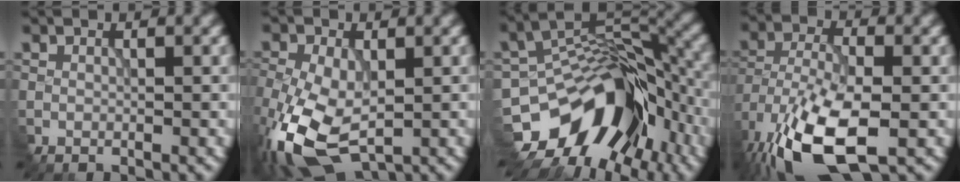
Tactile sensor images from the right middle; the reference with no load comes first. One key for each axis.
{"total": 9.8, "fx": -3.2, "fy": 5.3, "fz": 7.6, "tx": -0.191, "ty": -0.028, "tz": -0.057}
{"total": 13.4, "fx": -7.1, "fy": 8.2, "fz": 7.8, "tx": -0.124, "ty": -0.001, "tz": -0.122}
{"total": 12.0, "fx": -6.1, "fy": 5.4, "fz": 8.8, "tx": -0.195, "ty": -0.027, "tz": -0.112}